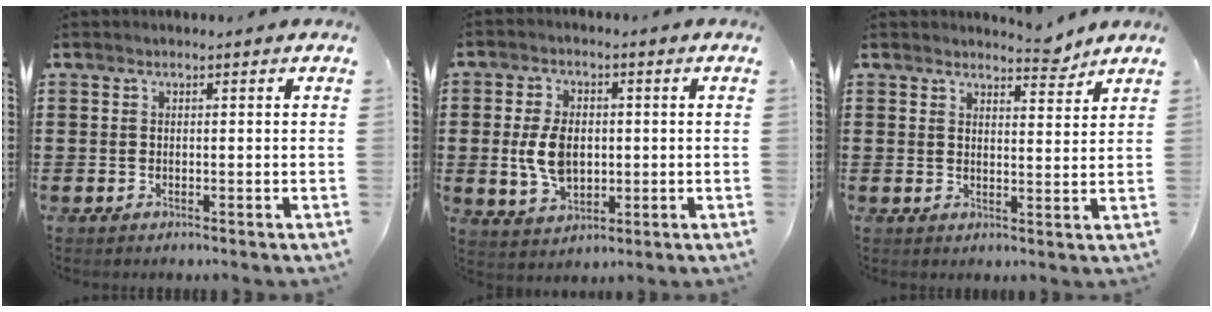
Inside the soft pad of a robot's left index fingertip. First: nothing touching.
{"total": 7.0, "force": [0.1, 4.5, 5.3], "torque": [-0.124, 0.001, -0.008]}
{"total": 4.3, "force": [4.1, 0.6, 1.0], "torque": [-0.015, -0.019, 0.072]}